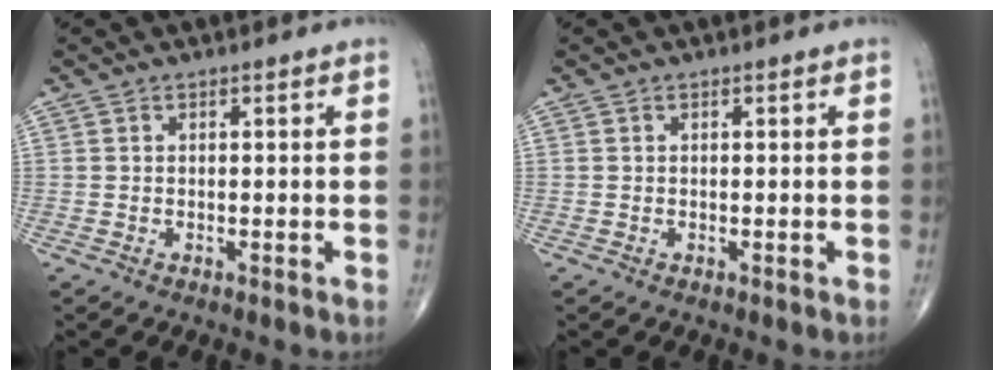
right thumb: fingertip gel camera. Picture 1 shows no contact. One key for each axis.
{"total": 0.0}